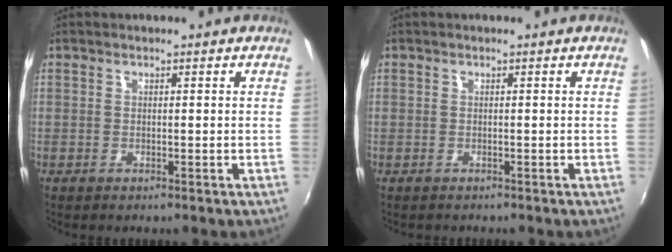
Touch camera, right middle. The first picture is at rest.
{"total": 0.6, "force": [-0.4, 0.4, -0.1], "torque": [0.000, 0.001, -0.007]}